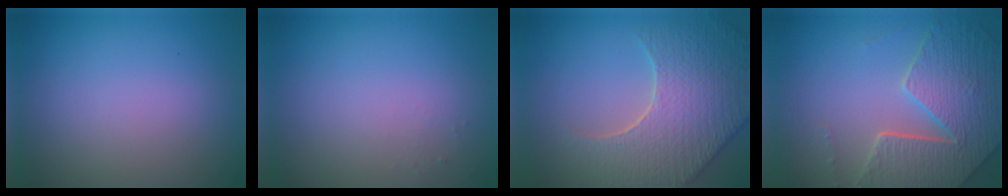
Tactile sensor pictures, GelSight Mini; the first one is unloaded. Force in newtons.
{"total": 0.5, "press": 0.5, "slide": 0.2}
{"total": 9.1, "press": 6.4, "slide": 6.4}
{"total": 6.9, "press": 5.4, "slide": 4.4}